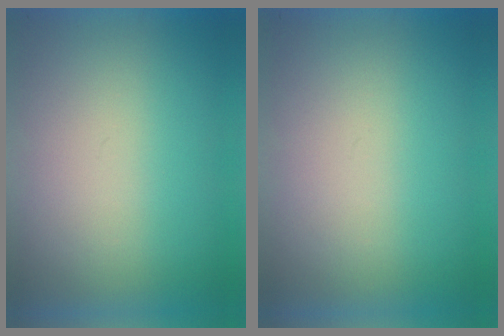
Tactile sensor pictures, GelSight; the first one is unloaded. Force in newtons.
{"total": 0.0}